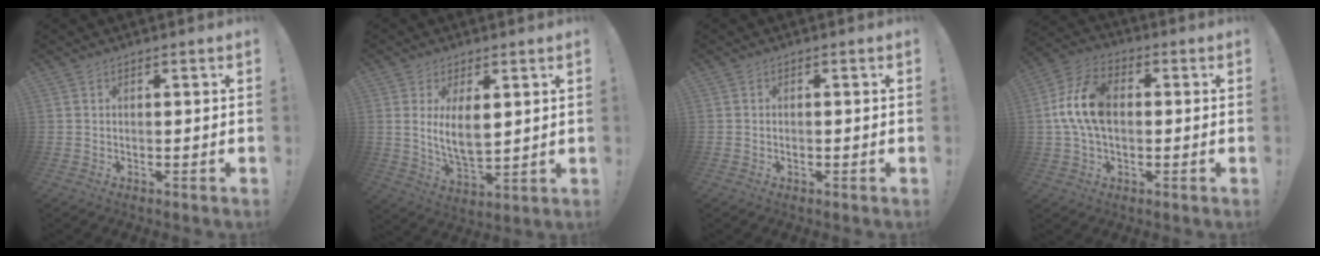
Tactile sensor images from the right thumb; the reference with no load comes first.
{"total": 9.2, "force": [2.4, 4.8, 7.5], "torque": [-0.142, -0.015, 0.040]}
{"total": 0.7, "force": [-0.6, 0.1, 0.3], "torque": [-0.007, 0.001, -0.010]}
{"total": 13.8, "force": [0.7, 8.6, 10.7], "torque": [-0.203, 0.009, 0.015]}